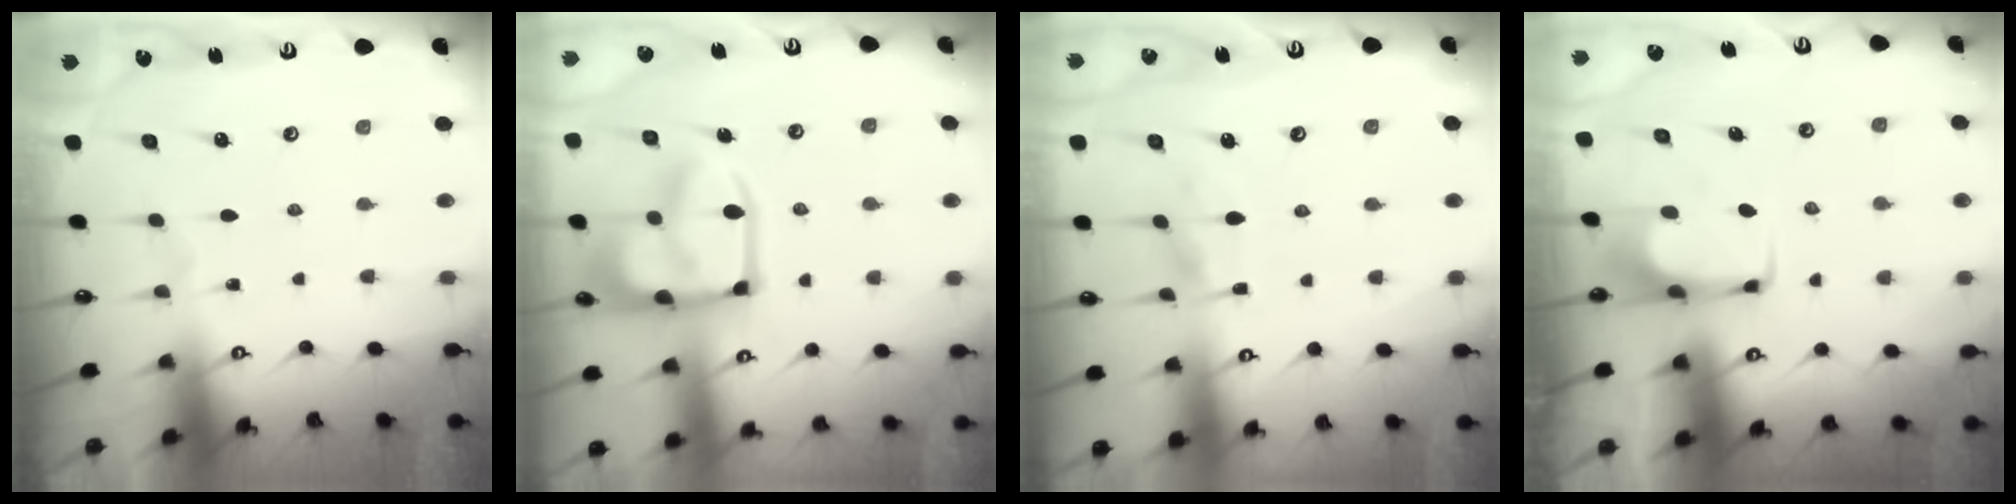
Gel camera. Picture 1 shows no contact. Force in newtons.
{"total": 17.4, "press": 17.4, "slide": 1.5}
{"total": 3.7, "press": 3.7, "slide": 0.4}
{"total": 1.6, "press": 1.5, "slide": 0.5}